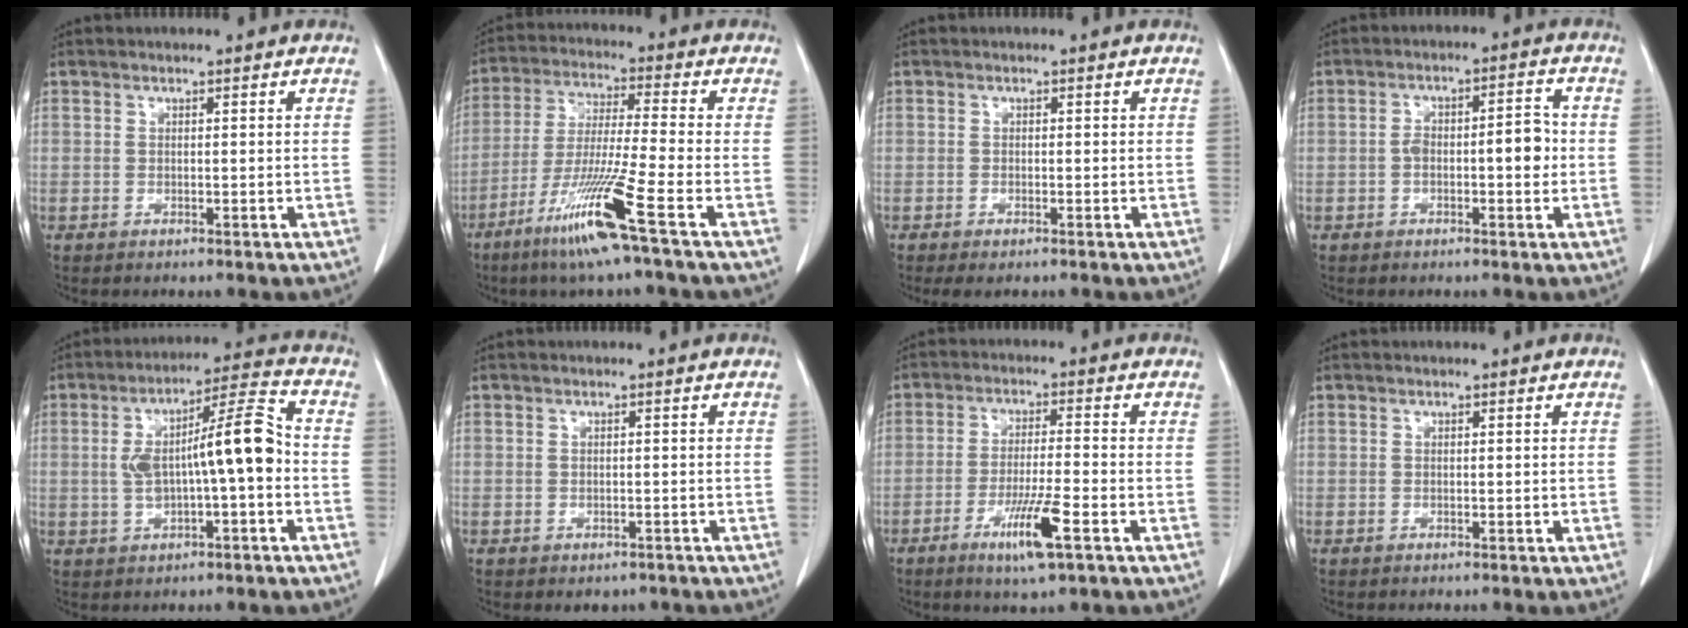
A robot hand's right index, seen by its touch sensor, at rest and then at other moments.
{"total": 12.6, "force": [-6.8, -1.8, 10.5], "torque": [-0.207, -0.038, -0.132]}
{"total": 1.8, "force": [-1.3, 0.5, 1.2], "torque": [-0.017, -0.005, -0.017]}
{"total": 6.0, "force": [-0.9, 2.0, 5.5], "torque": [-0.088, 0.023, -0.013]}
{"total": 11.5, "force": [-0.6, 1.8, 11.3], "torque": [-0.190, 0.028, -0.010]}
{"total": 2.1, "force": [-1.4, 1.5, 0.5], "torque": [-0.003, 0.003, -0.013]}
{"total": 8.0, "force": [-4.0, 0.1, 7.0], "torque": [-0.127, -0.016, -0.069]}
{"total": 0.0}